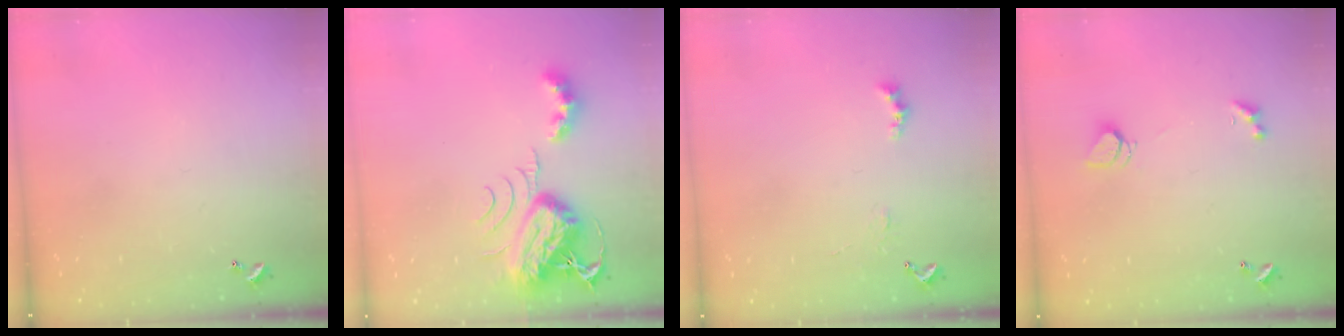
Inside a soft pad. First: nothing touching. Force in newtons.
{"total": 8.2, "press": 8.1, "slide": 1.2}
{"total": 2.0, "press": 1.9, "slide": 0.6}
{"total": 1.4, "press": 1.4, "slide": 0.5}